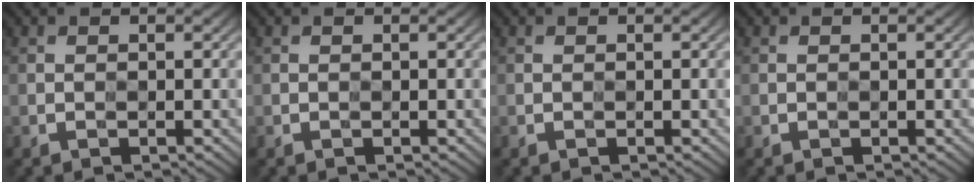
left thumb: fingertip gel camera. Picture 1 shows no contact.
{"total": 0.0}
{"total": 0.0}
{"total": 0.0}